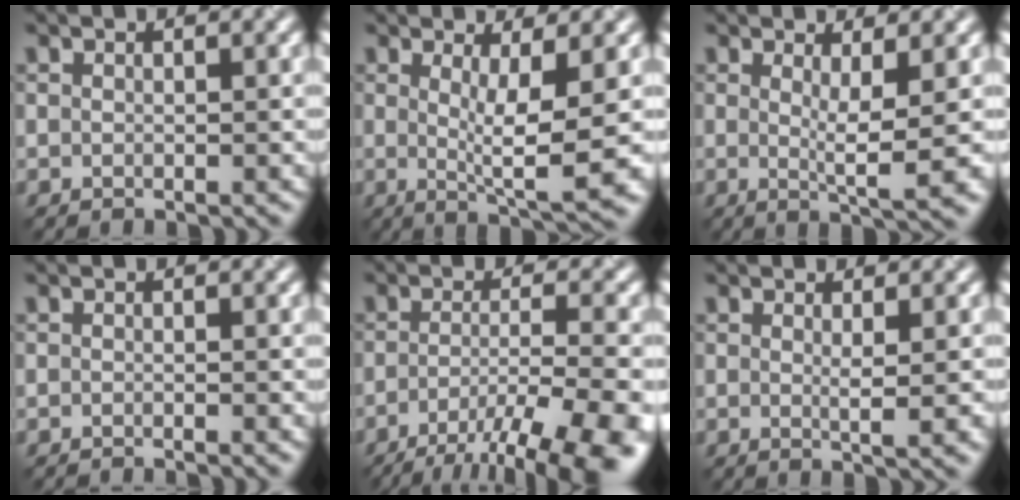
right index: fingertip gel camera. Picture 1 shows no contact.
{"total": 6.1, "force": [0.1, 1.2, 6.0], "torque": [-0.092, -0.012, 0.007]}
{"total": 4.5, "force": [0.4, 0.8, 4.4], "torque": [-0.063, -0.012, 0.007]}
{"total": 1.1, "force": [-0.8, 0.2, 0.7], "torque": [-0.001, -0.003, -0.018]}
{"total": 12.1, "force": [-7.6, 3.2, 8.8], "torque": [-0.138, -0.025, -0.098]}
{"total": 2.1, "force": [0.3, 0.3, 2.1], "torque": [-0.031, -0.007, 0.002]}